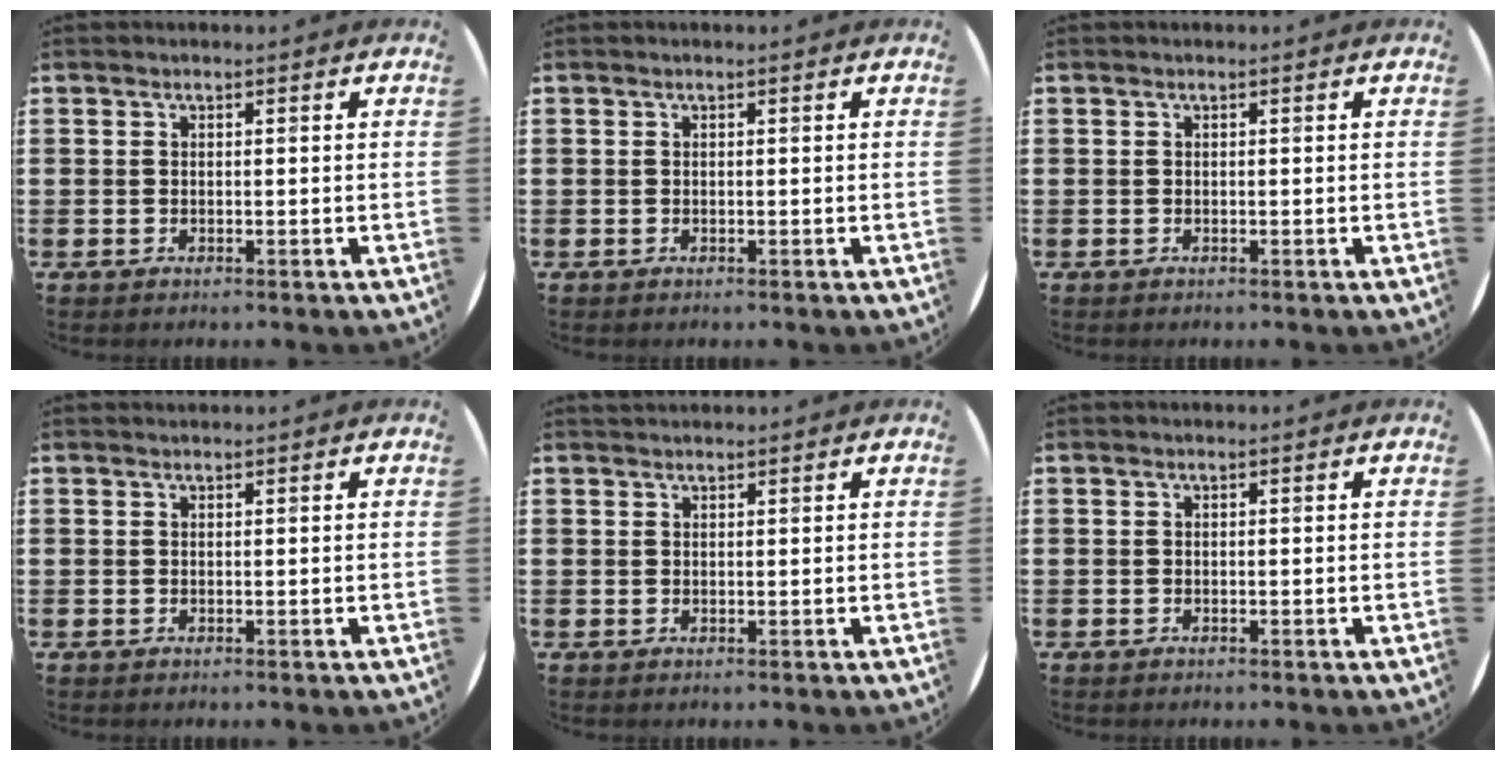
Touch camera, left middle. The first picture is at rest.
{"total": 0.0}
{"total": 0.0}
{"total": 0.0}
{"total": 0.7, "force": [0.7, 0.2, -0.1], "torque": [0.003, 0.004, 0.014]}
{"total": 0.0}